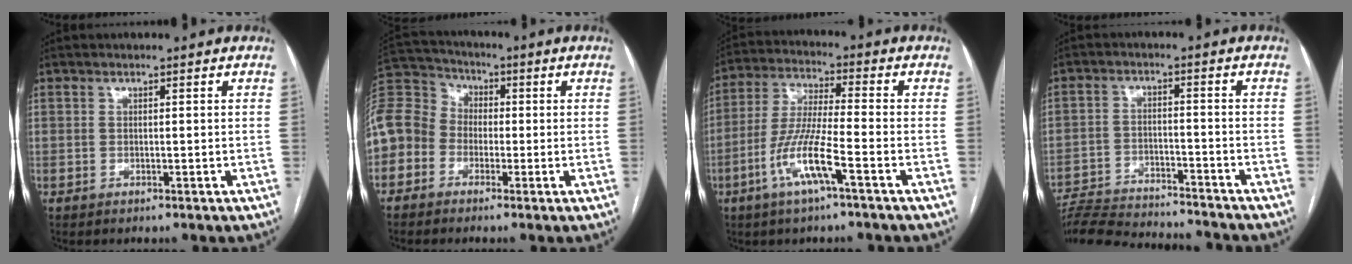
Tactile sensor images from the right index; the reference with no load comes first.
{"total": 16.5, "force": [-3.3, 14.7, 6.7], "torque": [-0.212, 0.074, -0.067]}
{"total": 10.2, "force": [-4.7, 0.6, 9.1], "torque": [-0.191, -0.002, -0.094]}
{"total": 17.6, "force": [-16.6, 2.1, 5.4], "torque": [-0.116, -0.007, -0.252]}